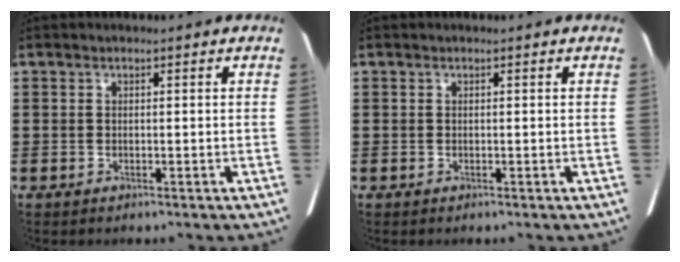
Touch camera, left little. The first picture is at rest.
{"total": 0.0}